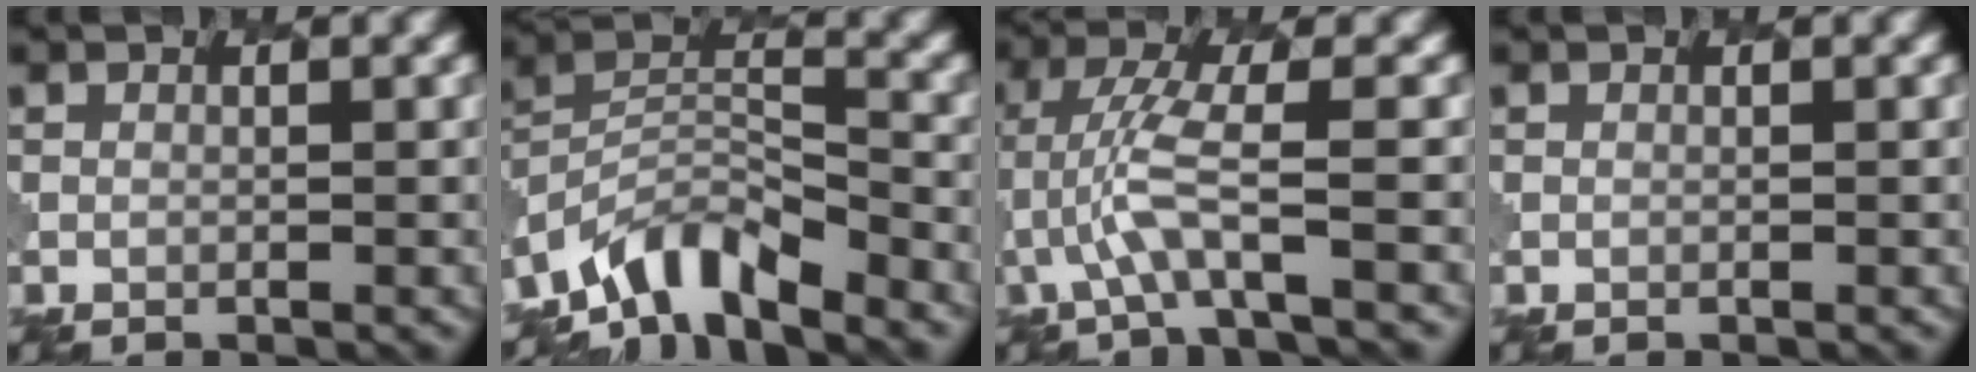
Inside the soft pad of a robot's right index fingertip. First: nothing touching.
{"total": 6.6, "force": [-5.7, 2.1, 2.8], "torque": [-0.041, -0.001, -0.110]}
{"total": 3.4, "force": [-1.1, 0.1, 3.2], "torque": [-0.075, 0.007, -0.022]}
{"total": 0.0}